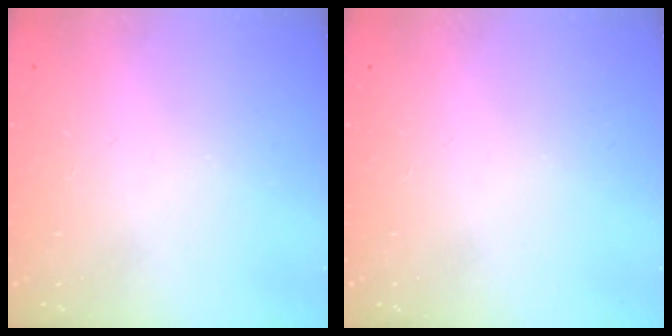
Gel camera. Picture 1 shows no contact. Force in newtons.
{"total": 0.0}